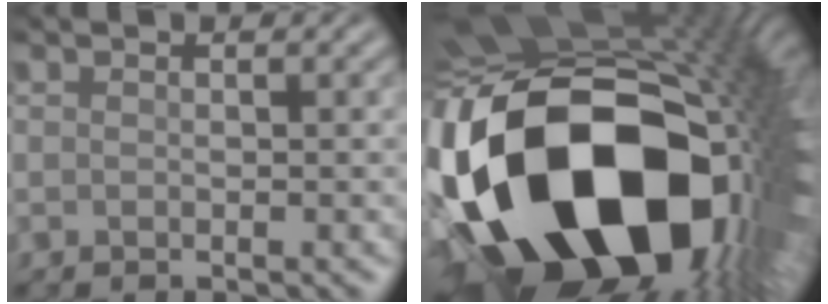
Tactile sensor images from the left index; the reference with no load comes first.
{"total": 21.7, "force": [-5.4, 13.1, 16.4], "torque": [-0.333, -0.080, -0.049]}